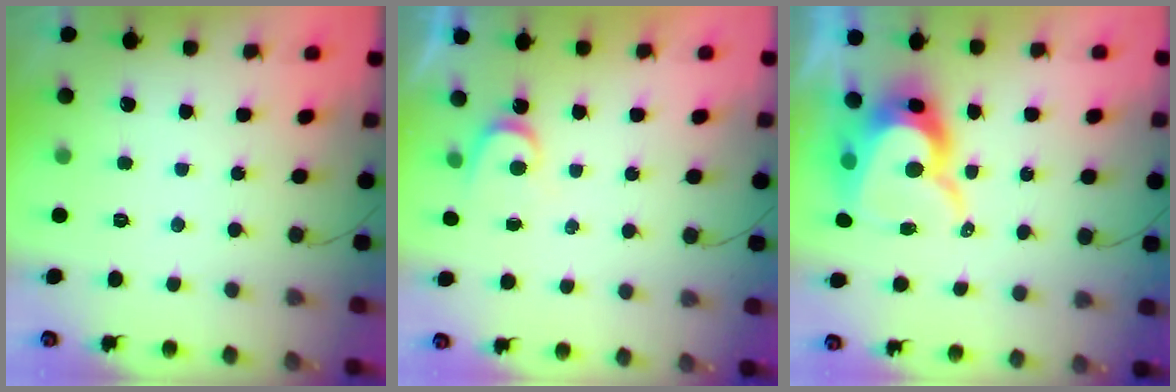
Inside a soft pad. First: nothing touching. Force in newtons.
{"total": 3.4, "press": 3.3, "slide": 0.3}
{"total": 14.5, "press": 14.4, "slide": 0.9}